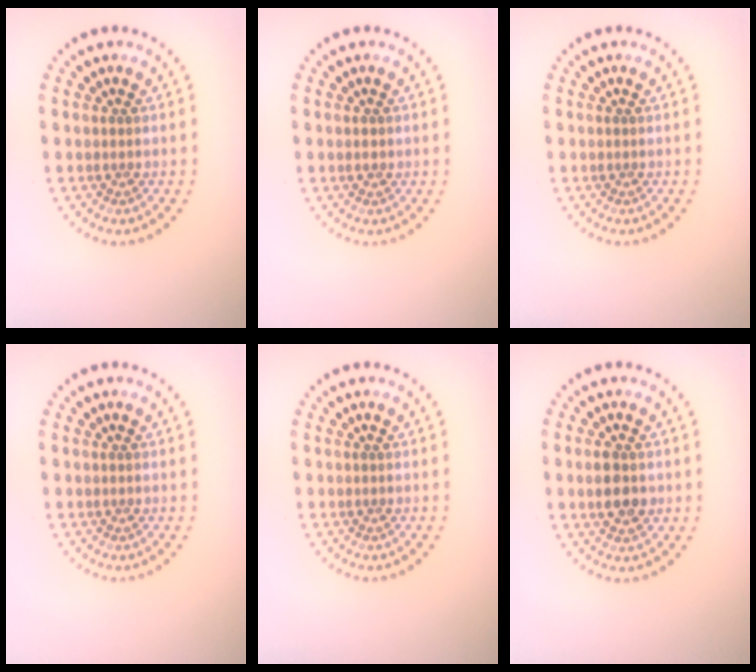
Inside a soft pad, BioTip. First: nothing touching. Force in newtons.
{"total": 0.9, "press": 0.9, "slide": 0.1}
{"total": 0.0}
{"total": 0.0}
{"total": 0.0}
{"total": 2.8, "press": 2.8, "slide": 0.3}